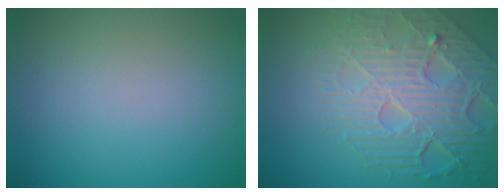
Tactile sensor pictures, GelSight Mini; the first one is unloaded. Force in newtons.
{"total": 8.7, "press": 5.9, "slide": 6.5}